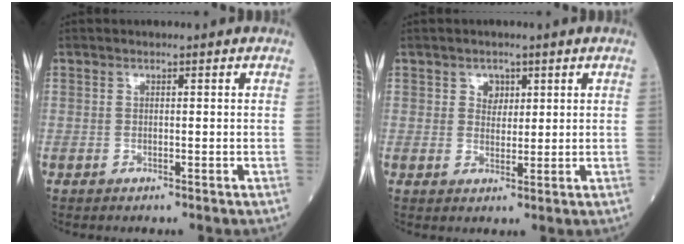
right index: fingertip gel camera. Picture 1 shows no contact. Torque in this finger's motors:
{"motor_torque": [-0.11, -0.06, 0.01, 0.02]}